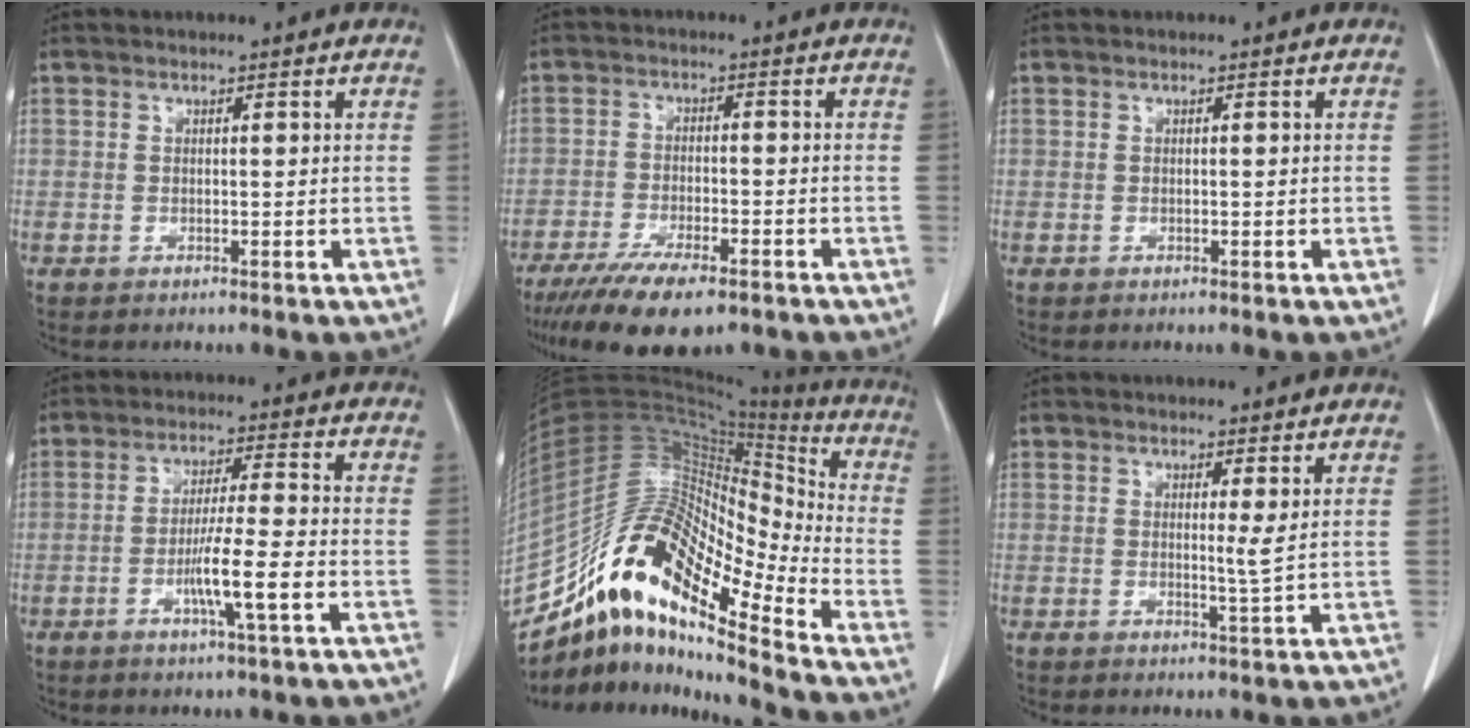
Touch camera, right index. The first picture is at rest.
{"total": 10.5, "force": [-7.5, 2.7, 6.9], "torque": [-0.111, -0.017, -0.119]}
{"total": 0.0}
{"total": 7.8, "force": [-2.7, -0.4, 7.3], "torque": [-0.128, -0.007, -0.050]}
{"total": 17.4, "force": [-13.1, 3.1, 11.1], "torque": [-0.202, 0.056, -0.237]}
{"total": 1.7, "force": [0.5, -0.4, 1.6], "torque": [-0.030, -0.007, 0.010]}